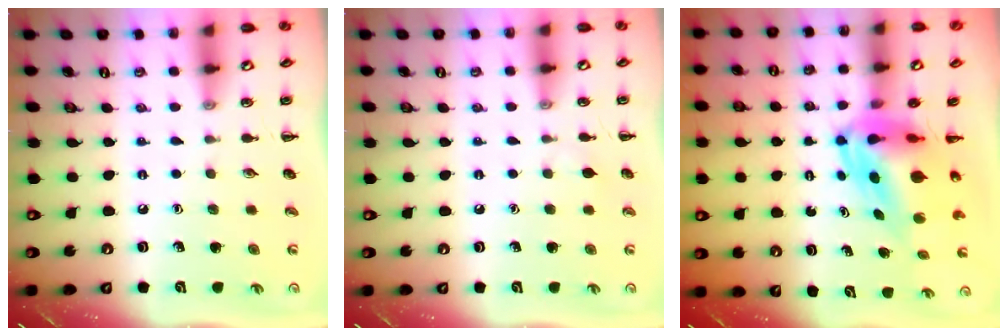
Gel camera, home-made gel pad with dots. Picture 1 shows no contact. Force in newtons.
{"total": 2.9, "press": 2.7, "slide": 0.9}
{"total": 7.2, "press": 6.9, "slide": 2.3}